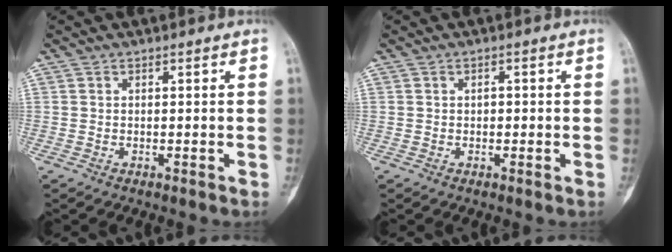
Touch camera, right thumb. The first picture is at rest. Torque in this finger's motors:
{"motor_torque": [-0.10, -0.07, 0.28, 0.15, -0.09]}